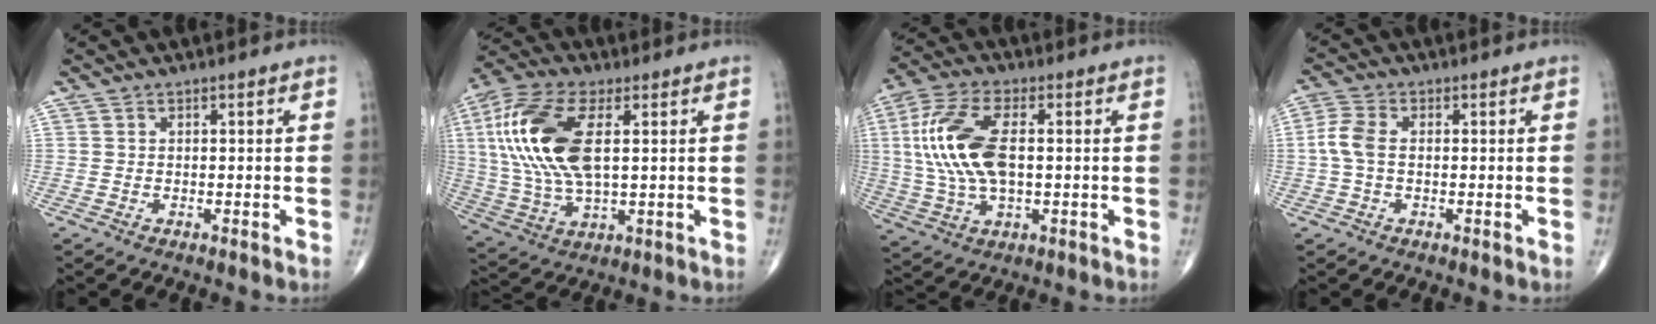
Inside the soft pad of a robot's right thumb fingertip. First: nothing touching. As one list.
[{"total": 18.9, "force": [3.7, 8.7, 16.3], "torque": [-0.360, 0.002, 0.068]}, {"total": 15.8, "force": [1.4, 7.8, 13.7], "torque": [-0.297, 0.010, 0.028]}, {"total": 4.7, "force": [0.0, 2.8, 3.8], "torque": [-0.097, 0.012, -0.007]}]